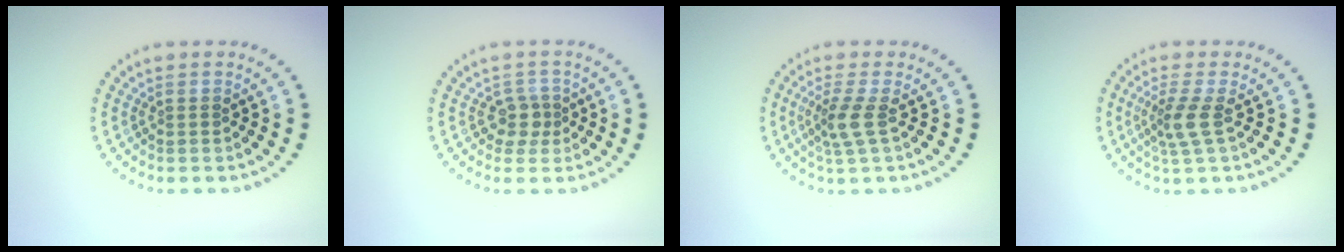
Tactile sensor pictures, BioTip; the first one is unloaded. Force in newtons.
{"total": 2.0, "press": 1.6, "slide": 1.2}
{"total": 2.4, "press": 1.8, "slide": 1.6}
{"total": 2.4, "press": 1.9, "slide": 1.5}